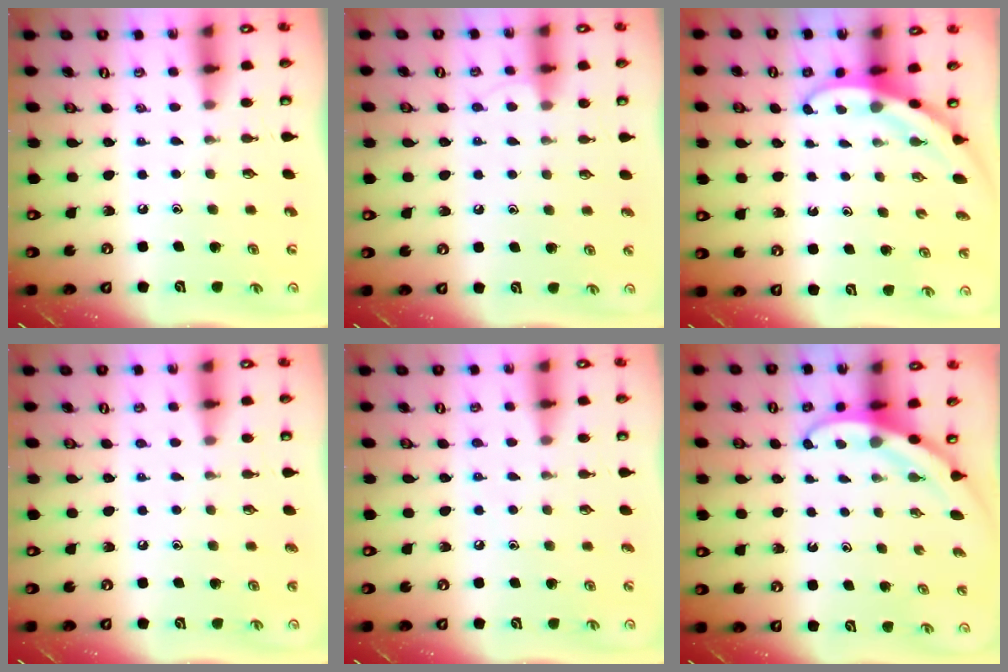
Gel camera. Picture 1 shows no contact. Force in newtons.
{"total": 4.3, "press": 4.2, "slide": 0.5}
{"total": 3.2, "press": 3.2, "slide": 0.1}
{"total": 3.8, "press": 3.8, "slide": 0.4}
{"total": 5.2, "press": 5.1, "slide": 0.6}
{"total": 3.8, "press": 3.8, "slide": 0.3}